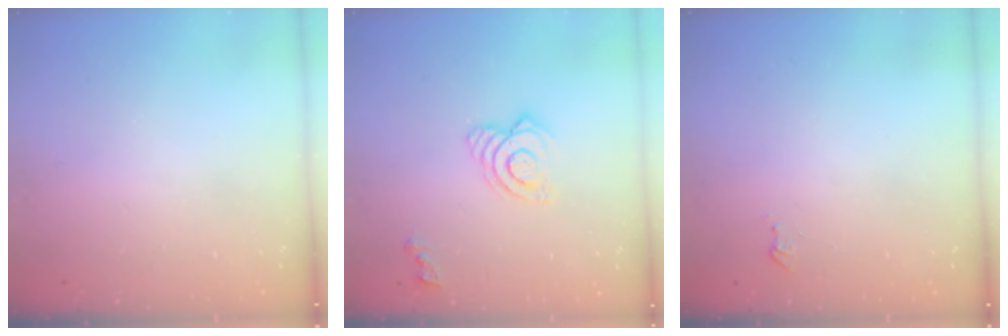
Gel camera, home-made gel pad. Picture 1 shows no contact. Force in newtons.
{"total": 10.2, "press": 10.2, "slide": 1.2}
{"total": 2.6, "press": 2.6, "slide": 0.3}